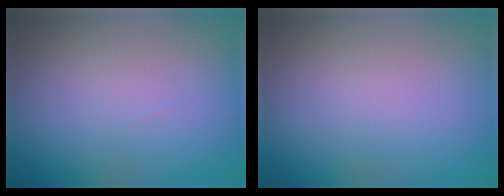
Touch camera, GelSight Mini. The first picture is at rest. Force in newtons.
{"total": 0.0}